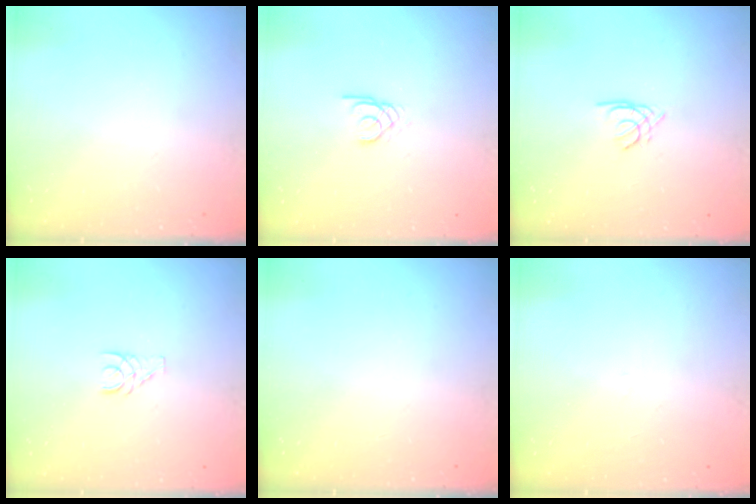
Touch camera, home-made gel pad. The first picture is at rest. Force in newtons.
{"total": 1.8, "press": 1.8, "slide": 0.2}
{"total": 1.1, "press": 1.1, "slide": 0.3}
{"total": 3.6, "press": 3.6, "slide": 0.4}
{"total": 0.0}
{"total": 0.9, "press": 0.9, "slide": 0.2}